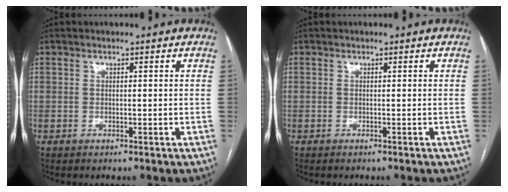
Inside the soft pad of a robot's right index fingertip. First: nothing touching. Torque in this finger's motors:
{"motor_torque": [0.01, -0.01, 0.02, 0.01]}